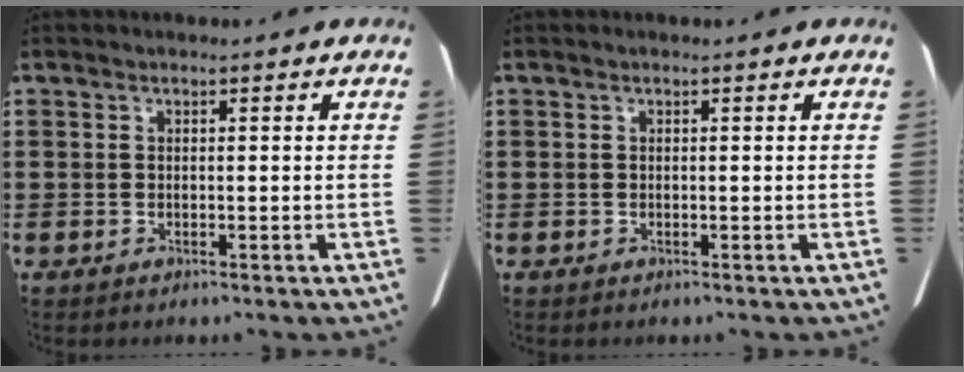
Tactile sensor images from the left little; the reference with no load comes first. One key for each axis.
{"total": 0.0}